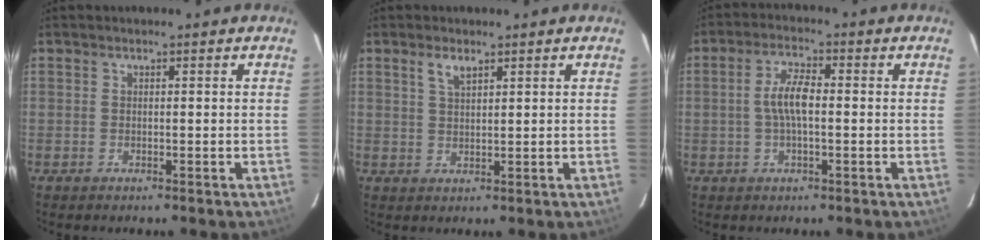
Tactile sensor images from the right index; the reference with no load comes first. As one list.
[{"total": 2.9, "force": [1.9, 1.0, 1.9], "torque": [-0.035, 0.003, 0.036]}, {"total": 5.5, "force": [-0.1, 1.9, 5.2], "torque": [-0.102, 0.009, -0.003]}]